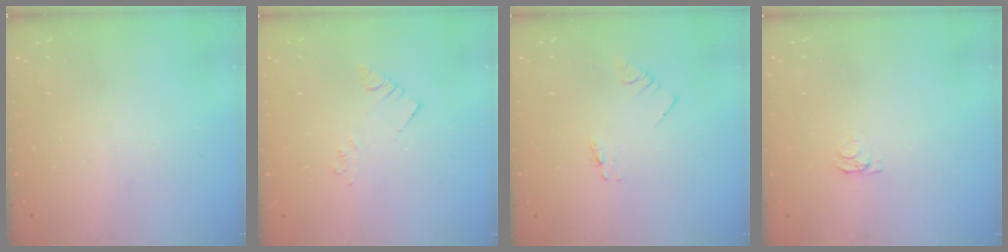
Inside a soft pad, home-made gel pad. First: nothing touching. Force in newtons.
{"total": 2.2, "press": 2.2, "slide": 0.1}
{"total": 0.7, "press": 0.7, "slide": 0.1}
{"total": 1.2, "press": 1.1, "slide": 0.3}